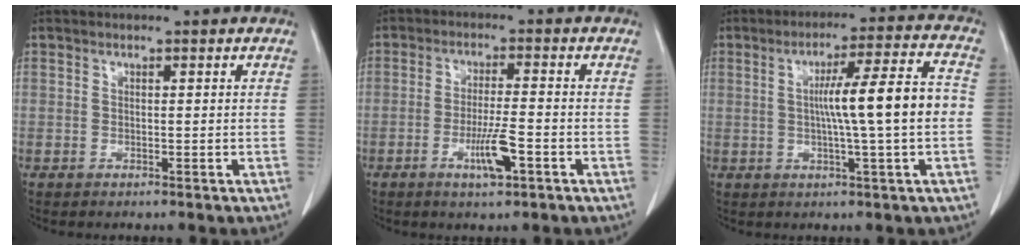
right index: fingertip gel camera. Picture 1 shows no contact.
{"total": 5.6, "force": [-2.6, 0.5, 4.9], "torque": [-0.094, -0.005, -0.047]}
{"total": 10.9, "force": [-0.4, -0.5, 10.8], "torque": [-0.170, 0.013, -0.008]}